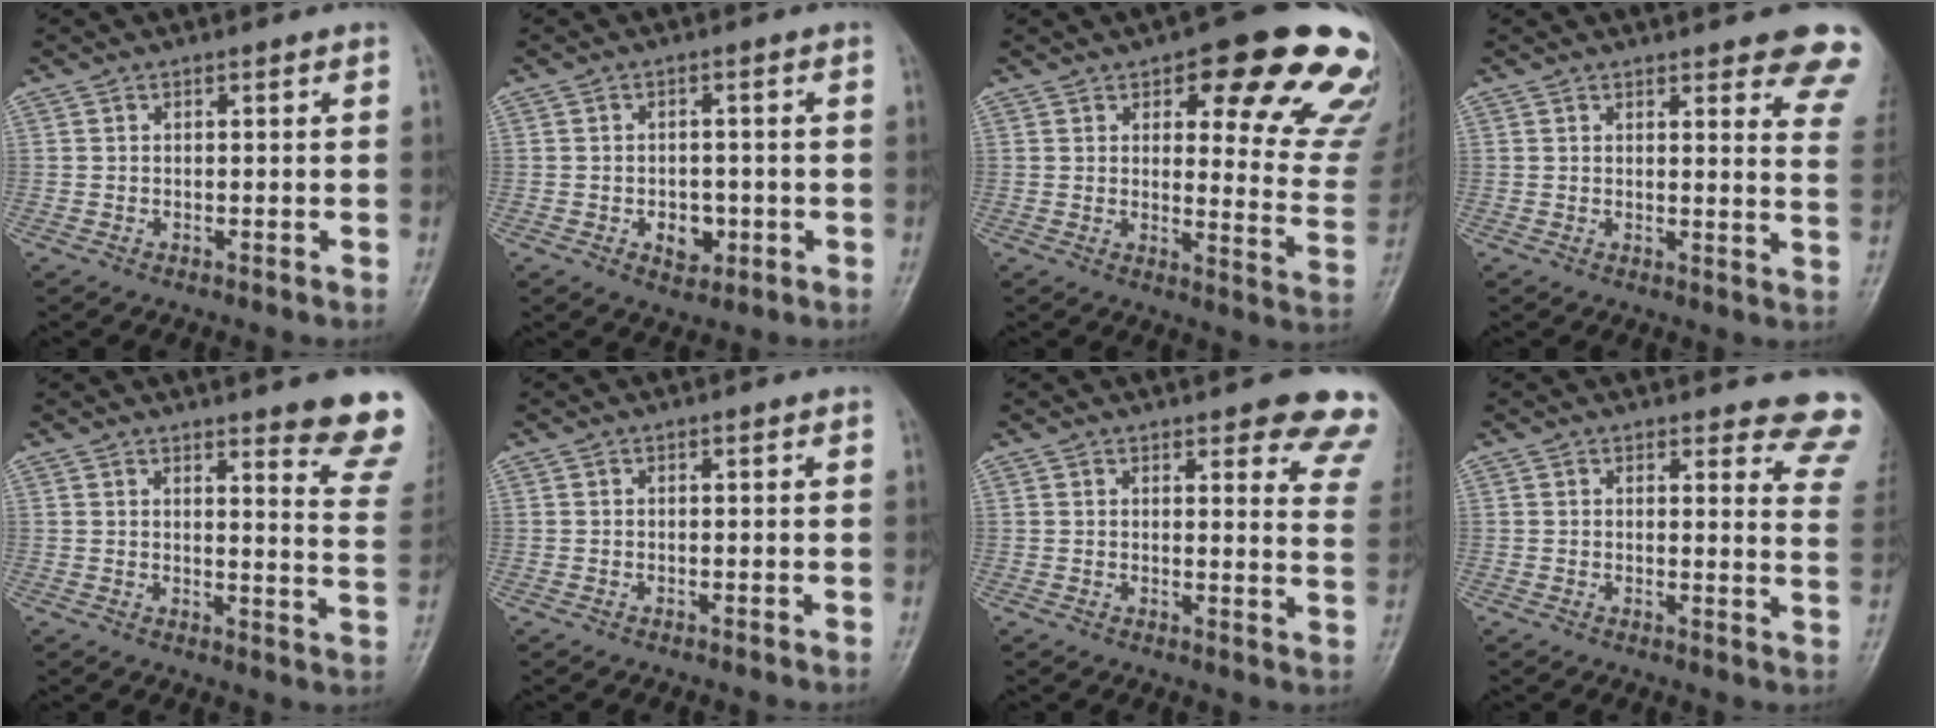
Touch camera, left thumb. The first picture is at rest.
{"total": 4.5, "force": [-1.2, 3.3, 2.8], "torque": [-0.019, 0.005, -0.012]}
{"total": 21.3, "force": [12.2, 7.4, 15.8], "torque": [-0.138, -0.057, 0.143]}
{"total": 12.8, "force": [10.1, 3.2, 7.1], "torque": [-0.044, -0.048, 0.093]}
{"total": 12.6, "force": [10.0, 1.6, 7.5], "torque": [-0.063, -0.074, 0.107]}
{"total": 0.0}
{"total": 13.7, "force": [10.8, 3.8, 7.6], "torque": [-0.045, -0.053, 0.099]}
{"total": 10.6, "force": [10.1, 2.7, 2.1], "torque": [0.024, -0.086, 0.077]}